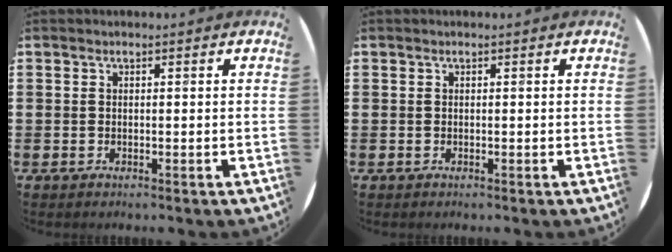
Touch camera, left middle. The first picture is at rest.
{"total": 0.0}